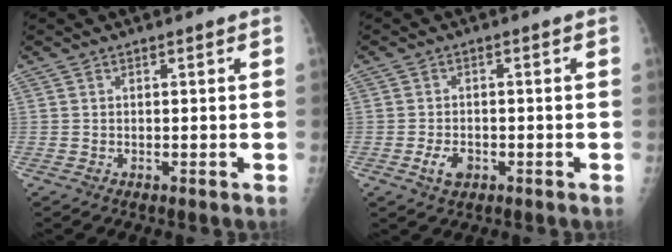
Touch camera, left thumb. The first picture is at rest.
{"total": 3.6, "force": [-1.5, 2.2, 2.3], "torque": [-0.040, 0.008, -0.023]}